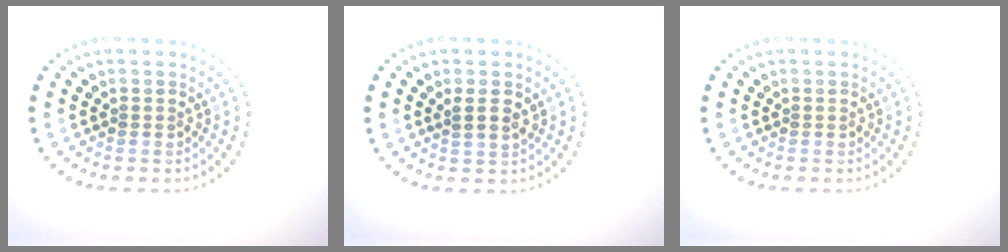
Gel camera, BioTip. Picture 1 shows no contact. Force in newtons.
{"total": 1.4, "press": 1.2, "slide": 0.7}
{"total": 0.0}